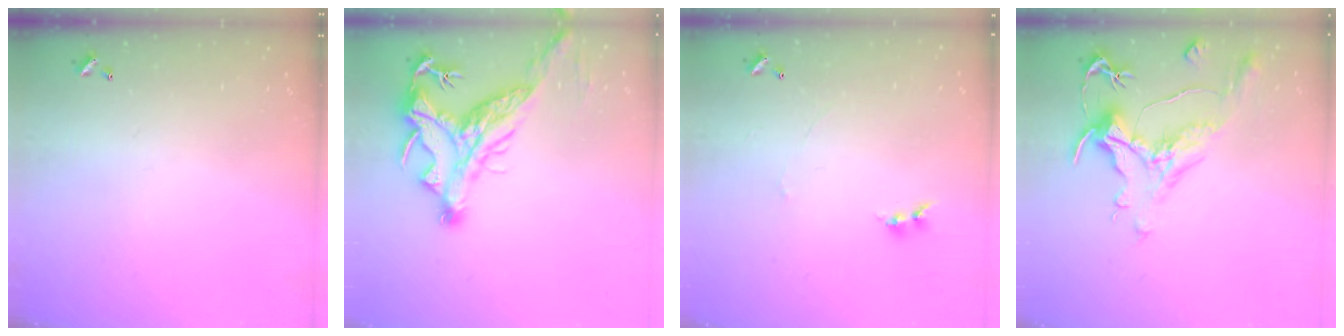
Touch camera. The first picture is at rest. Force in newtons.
{"total": 5.4, "press": 5.0, "slide": 1.9}
{"total": 0.0}
{"total": 1.1, "press": 0.2, "slide": 1.1}